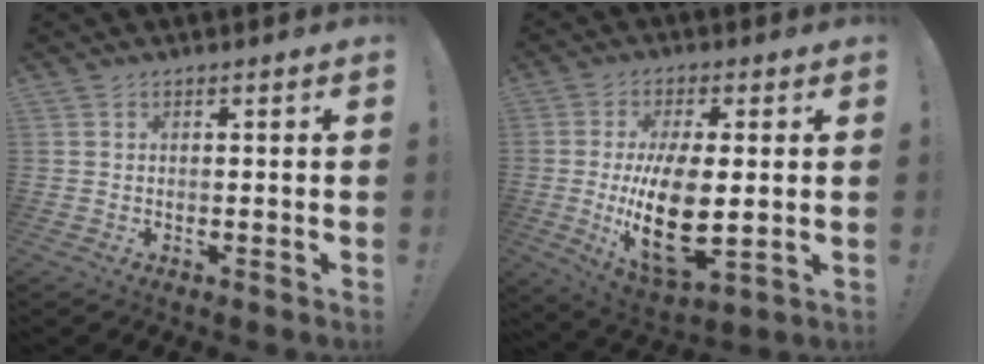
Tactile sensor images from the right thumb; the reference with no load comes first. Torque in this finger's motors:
{"motor_torque": [2.14, 2.75, 0.28, 0.08, 0.32]}